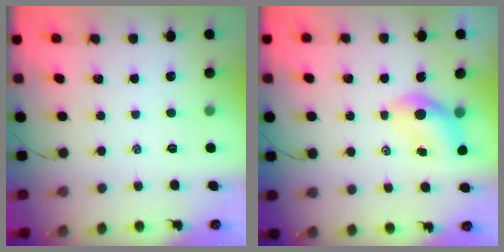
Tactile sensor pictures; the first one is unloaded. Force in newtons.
{"total": 5.7, "press": 5.6, "slide": 0.9}